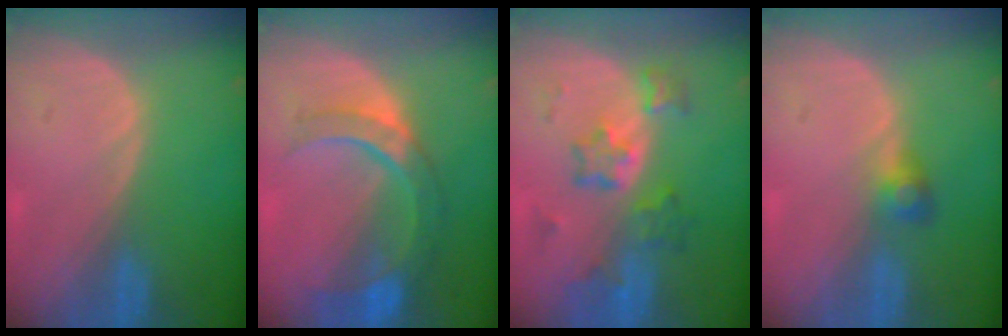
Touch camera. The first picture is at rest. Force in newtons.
{"total": 8.9, "press": 7.8, "slide": 4.1}
{"total": 7.0, "press": 6.5, "slide": 2.6}
{"total": 2.5, "press": 2.4, "slide": 0.7}